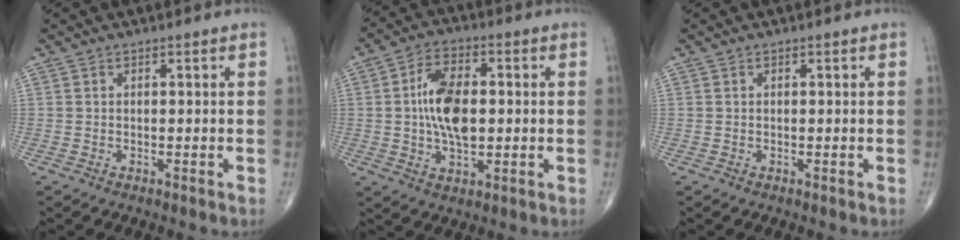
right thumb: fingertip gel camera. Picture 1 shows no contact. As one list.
[{"total": 11.4, "force": [0.4, 6.1, 9.6], "torque": [-0.169, 0.006, 0.006]}, {"total": 0.0}]